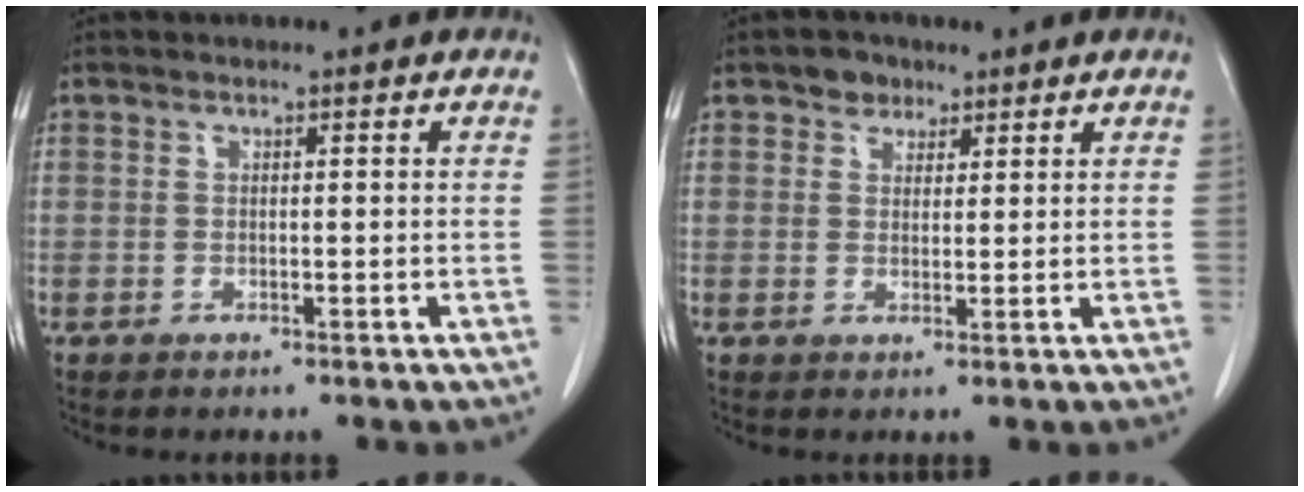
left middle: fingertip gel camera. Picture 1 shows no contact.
{"total": 2.6, "force": [1.7, 1.9, 0.6], "torque": [-0.010, 0.004, 0.025]}